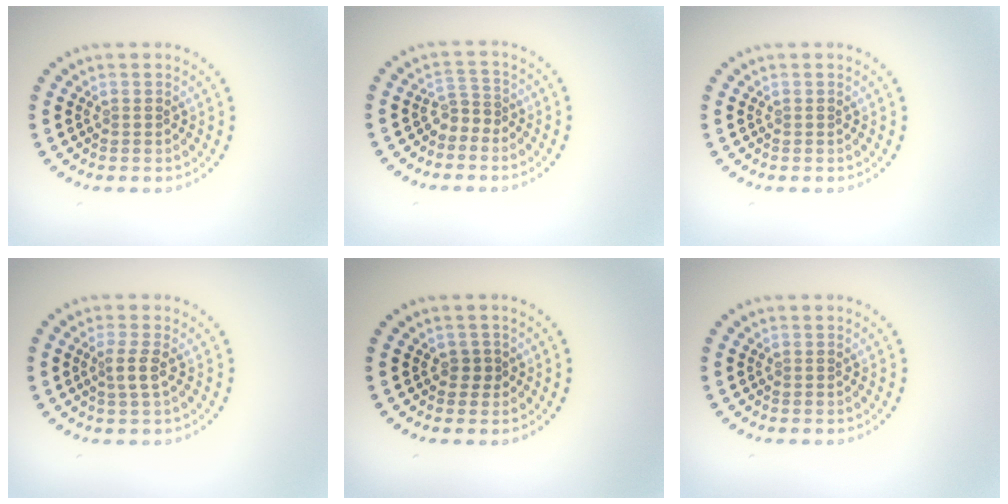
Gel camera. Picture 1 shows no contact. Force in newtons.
{"total": 1.7, "press": 1.1, "slide": 1.3}
{"total": 0.0}
{"total": 1.7, "press": 1.3, "slide": 1.1}
{"total": 1.1, "press": 0.8, "slide": 0.7}
{"total": 0.0}